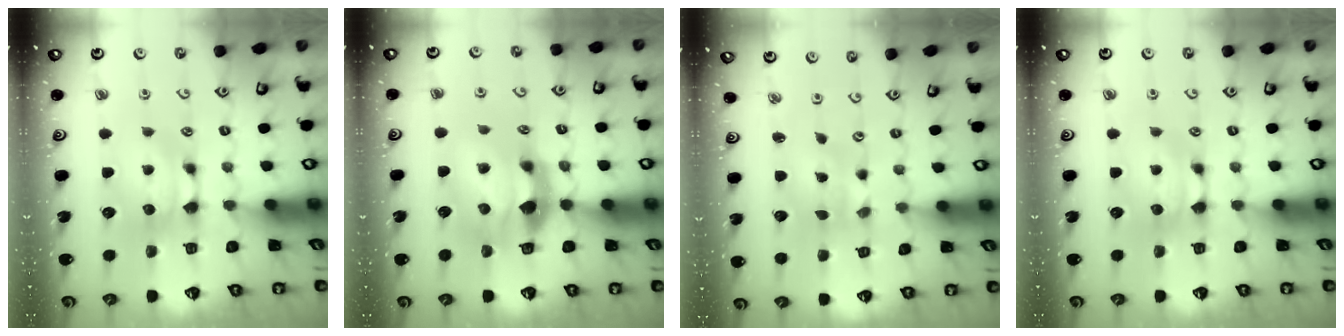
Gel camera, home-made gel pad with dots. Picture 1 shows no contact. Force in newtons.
{"total": 5.6, "press": 5.2, "slide": 2.0}
{"total": 3.4, "press": 3.3, "slide": 0.6}
{"total": 0.0}